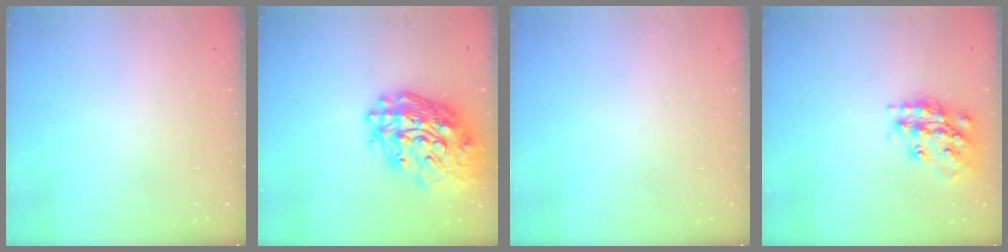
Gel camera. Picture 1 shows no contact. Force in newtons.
{"total": 24.3, "press": 24.2, "slide": 2.6}
{"total": 0.0}
{"total": 17.4, "press": 17.4, "slide": 1.4}